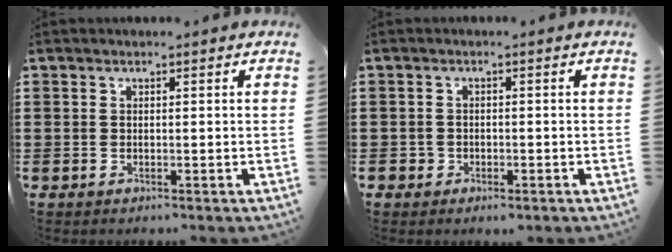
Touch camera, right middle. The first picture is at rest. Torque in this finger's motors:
{"motor_torque": [0.02, -0.01, 0.03, -0.01]}